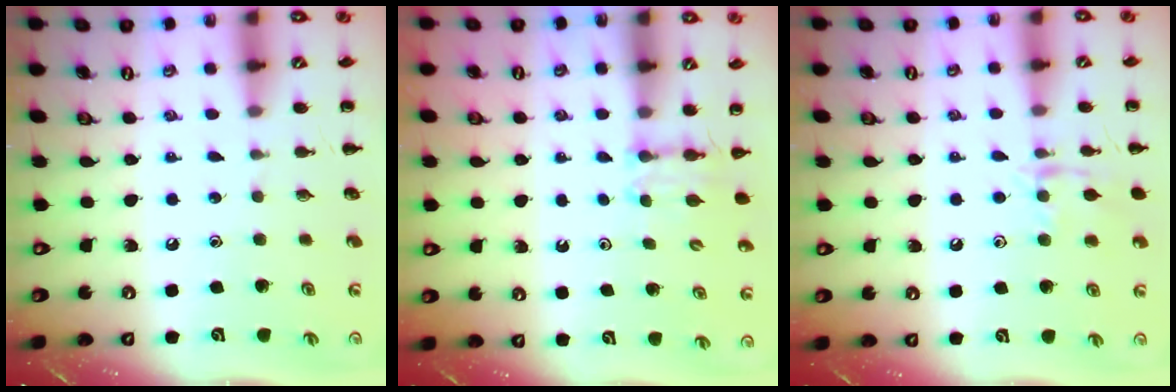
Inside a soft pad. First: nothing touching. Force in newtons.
{"total": 4.0, "press": 3.7, "slide": 1.3}
{"total": 9.7, "press": 9.6, "slide": 1.0}